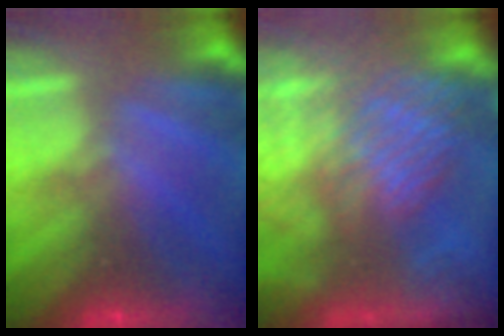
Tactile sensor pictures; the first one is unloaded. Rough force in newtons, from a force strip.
{"total": 13.7}